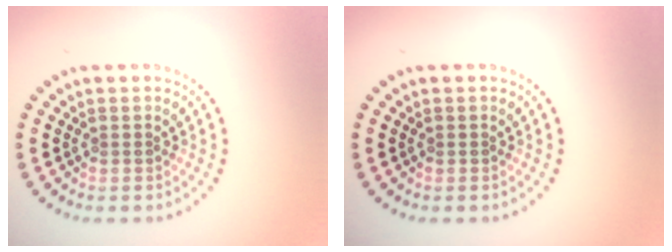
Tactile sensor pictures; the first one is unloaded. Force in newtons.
{"total": 0.0}